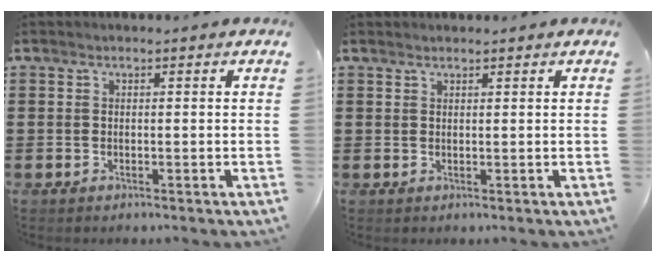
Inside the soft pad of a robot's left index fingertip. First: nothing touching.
{"total": 0.8, "force": [0.8, 0.1, 0.1], "torque": [-0.004, 0.000, 0.016]}